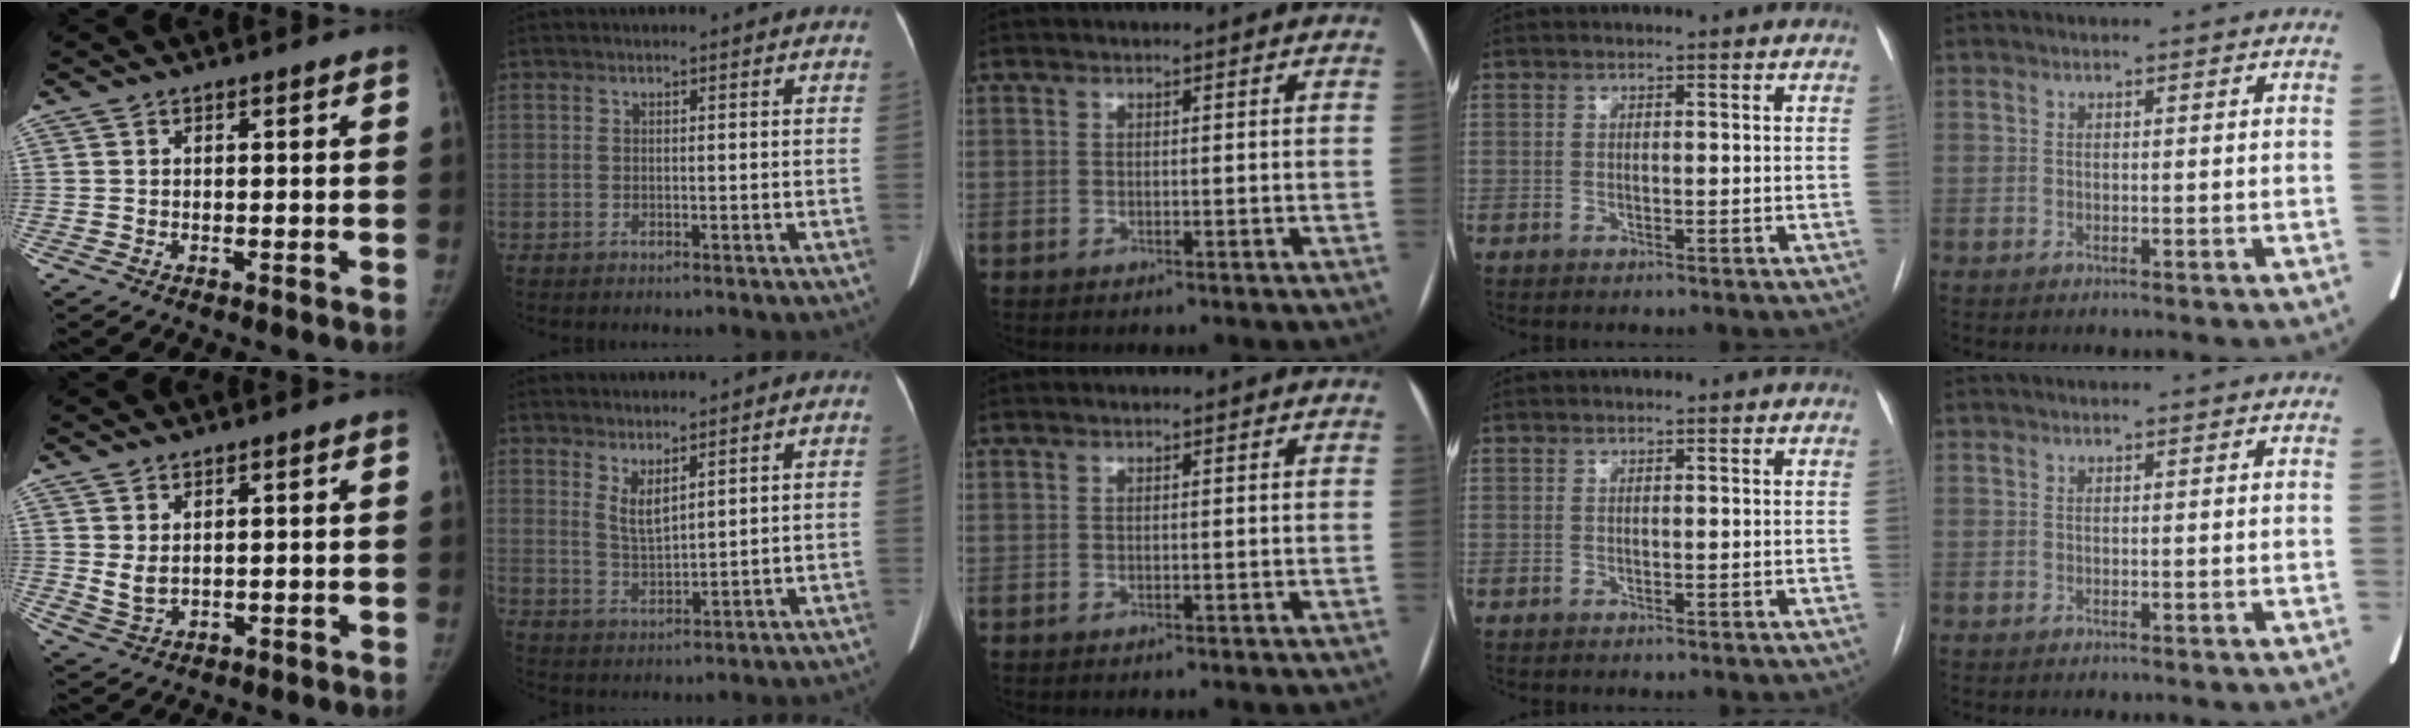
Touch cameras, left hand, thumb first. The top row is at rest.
{"thumb": {"total": 3.1, "force": [0.9, 2.1, 2.2], "torque": [-0.041, -0.011, 0.029]}, "index": {"total": 3.7, "force": [2.5, 0.8, 2.5], "torque": [-0.056, -0.014, 0.058]}}